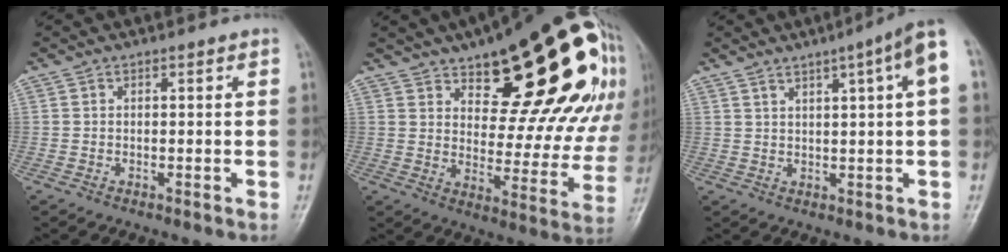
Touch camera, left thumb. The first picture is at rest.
{"total": 27.2, "force": [15.9, 10.1, 19.6], "torque": [-0.222, -0.065, 0.221]}
{"total": 8.8, "force": [3.4, 1.0, 8.1], "torque": [-0.113, 0.007, 0.045]}